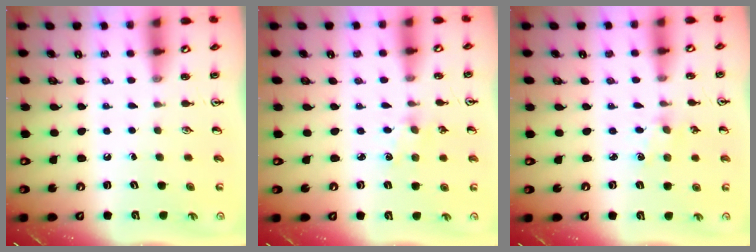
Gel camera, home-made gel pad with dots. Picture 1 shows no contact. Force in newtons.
{"total": 0.8, "press": 0.8, "slide": 0.2}
{"total": 0.8, "press": 0.8, "slide": 0.2}